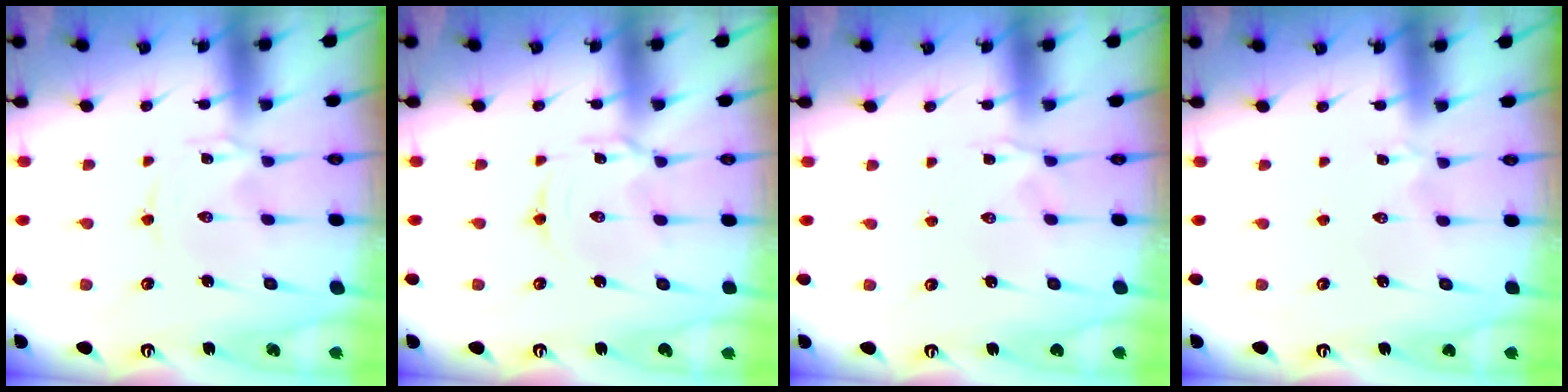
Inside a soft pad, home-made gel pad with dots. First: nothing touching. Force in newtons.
{"total": 2.4, "press": 2.4, "slide": 0.3}
{"total": 1.8, "press": 1.8, "slide": 0.2}
{"total": 1.0, "press": 1.0, "slide": 0.2}